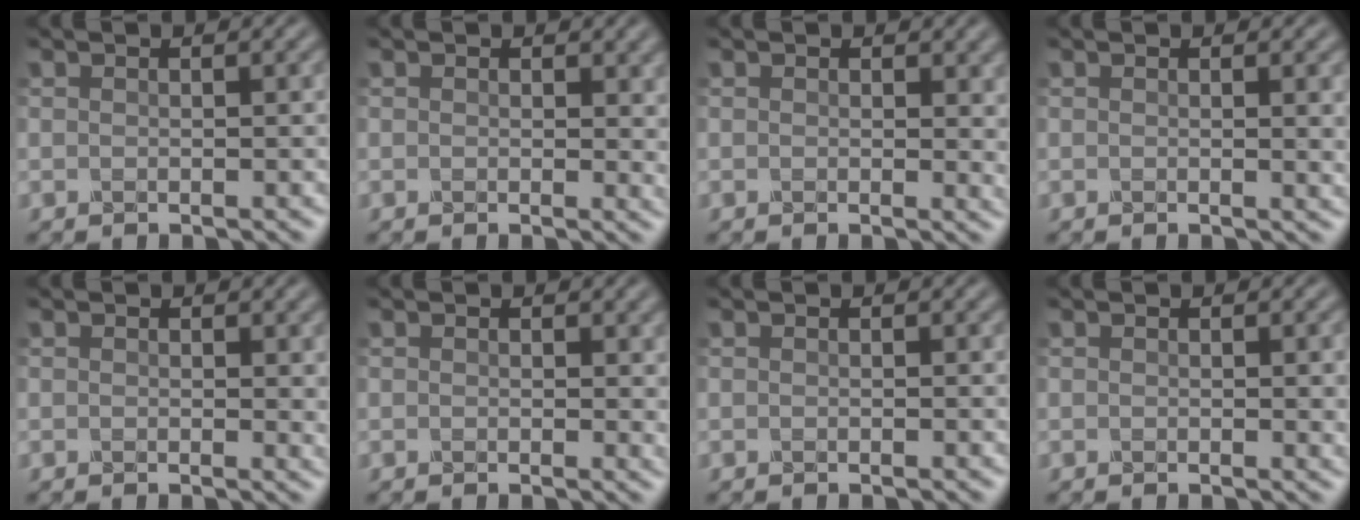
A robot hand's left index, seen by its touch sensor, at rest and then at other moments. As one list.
[{"total": 2.9, "force": [0.2, 1.9, 2.2], "torque": [-0.017, 0.002, 0.000]}, {"total": 3.2, "force": [0.2, 2.0, 2.4], "torque": [-0.020, 0.002, -0.002]}, {"total": 2.3, "force": [-0.1, 1.0, 2.0], "torque": [-0.018, 0.002, -0.003]}, {"total": 1.9, "force": [0.1, 1.2, 1.5], "torque": [-0.014, 0.001, 0.000]}, {"total": 2.0, "force": [0.2, 1.3, 1.5], "torque": [-0.012, 0.002, 0.001]}, {"total": 0.0}, {"total": 1.5, "force": [-0.2, 0.7, 1.3], "torque": [-0.014, -0.002, -0.002]}]